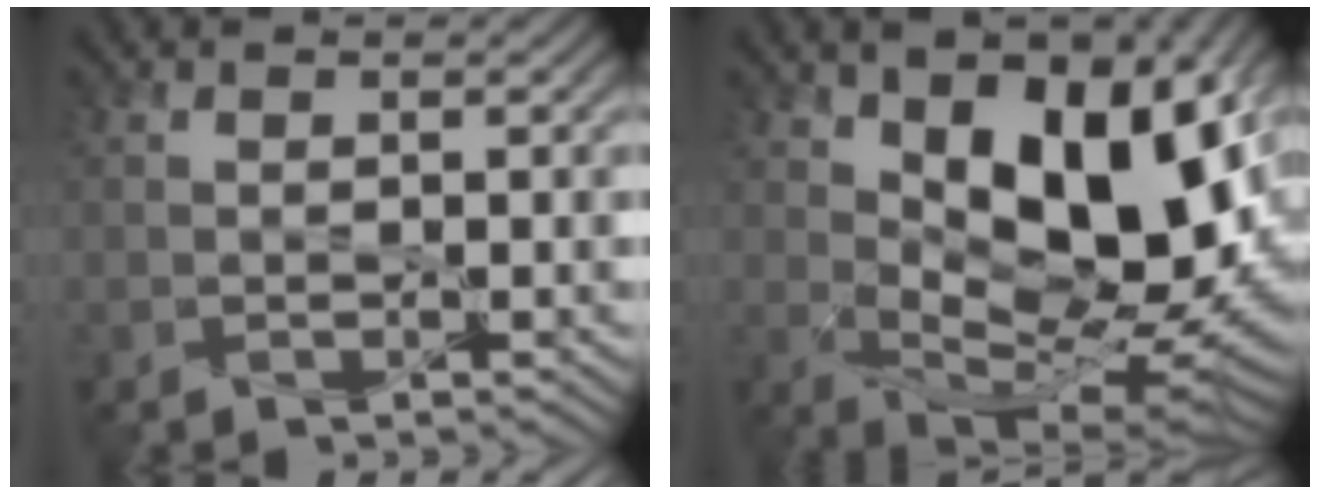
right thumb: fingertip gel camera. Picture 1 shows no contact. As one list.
[{"total": 15.4, "force": [3.8, 7.9, 12.7], "torque": [-0.192, 0.001, 0.072]}]